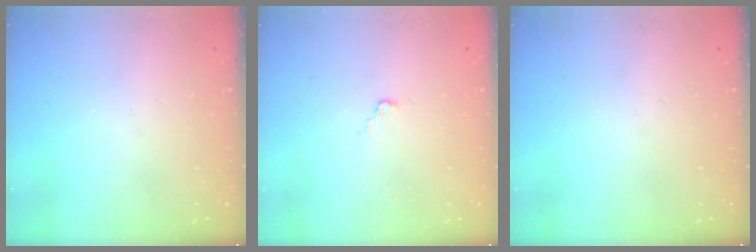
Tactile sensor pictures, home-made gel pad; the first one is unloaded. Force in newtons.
{"total": 2.5, "press": 2.5, "slide": 0.3}
{"total": 0.0}